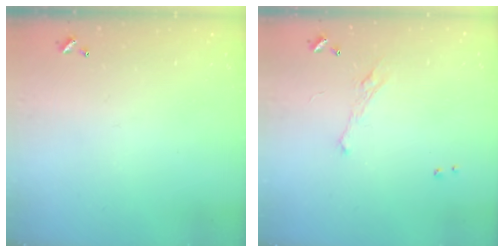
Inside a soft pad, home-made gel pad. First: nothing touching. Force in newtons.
{"total": 2.0, "press": 1.9, "slide": 0.7}